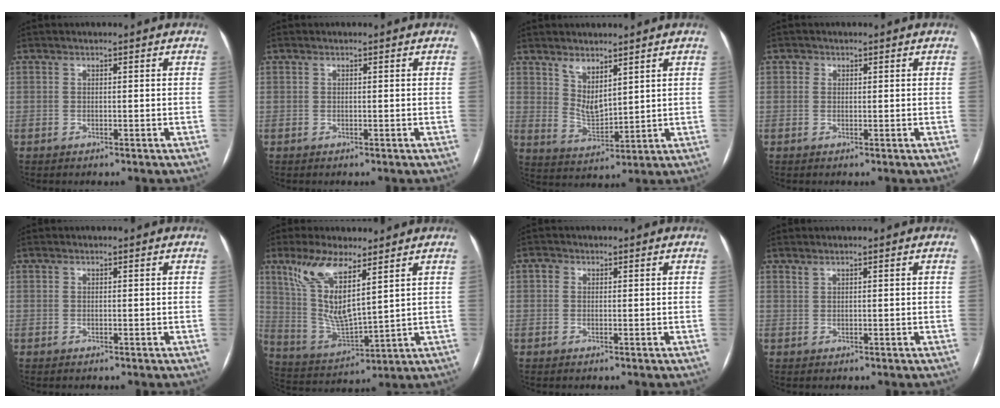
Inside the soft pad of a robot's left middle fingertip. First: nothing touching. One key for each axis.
{"total": 0.0}
{"total": 5.2, "fx": 3.6, "fy": 2.1, "fz": 3.1, "tx": -0.065, "ty": -0.013, "tz": 0.080}
{"total": 0.8, "fx": 0.3, "fy": 0.7, "fz": 0.1, "tx": 0.004, "ty": 0.001, "tz": 0.002}
{"total": 0.0}
{"total": 11.6, "fx": 6.2, "fy": 2.4, "fz": 9.5, "tx": -0.206, "ty": -0.002, "tz": 0.129}
{"total": 1.3, "fx": 0.4, "fy": 1.2, "fz": 0.3, "tx": -0.004, "ty": 0.006, "tz": 0.003}
{"total": 0.6, "fx": 0.6, "fy": 0.0, "fz": 0.1, "tx": -0.006, "ty": 0.001, "tz": 0.014}